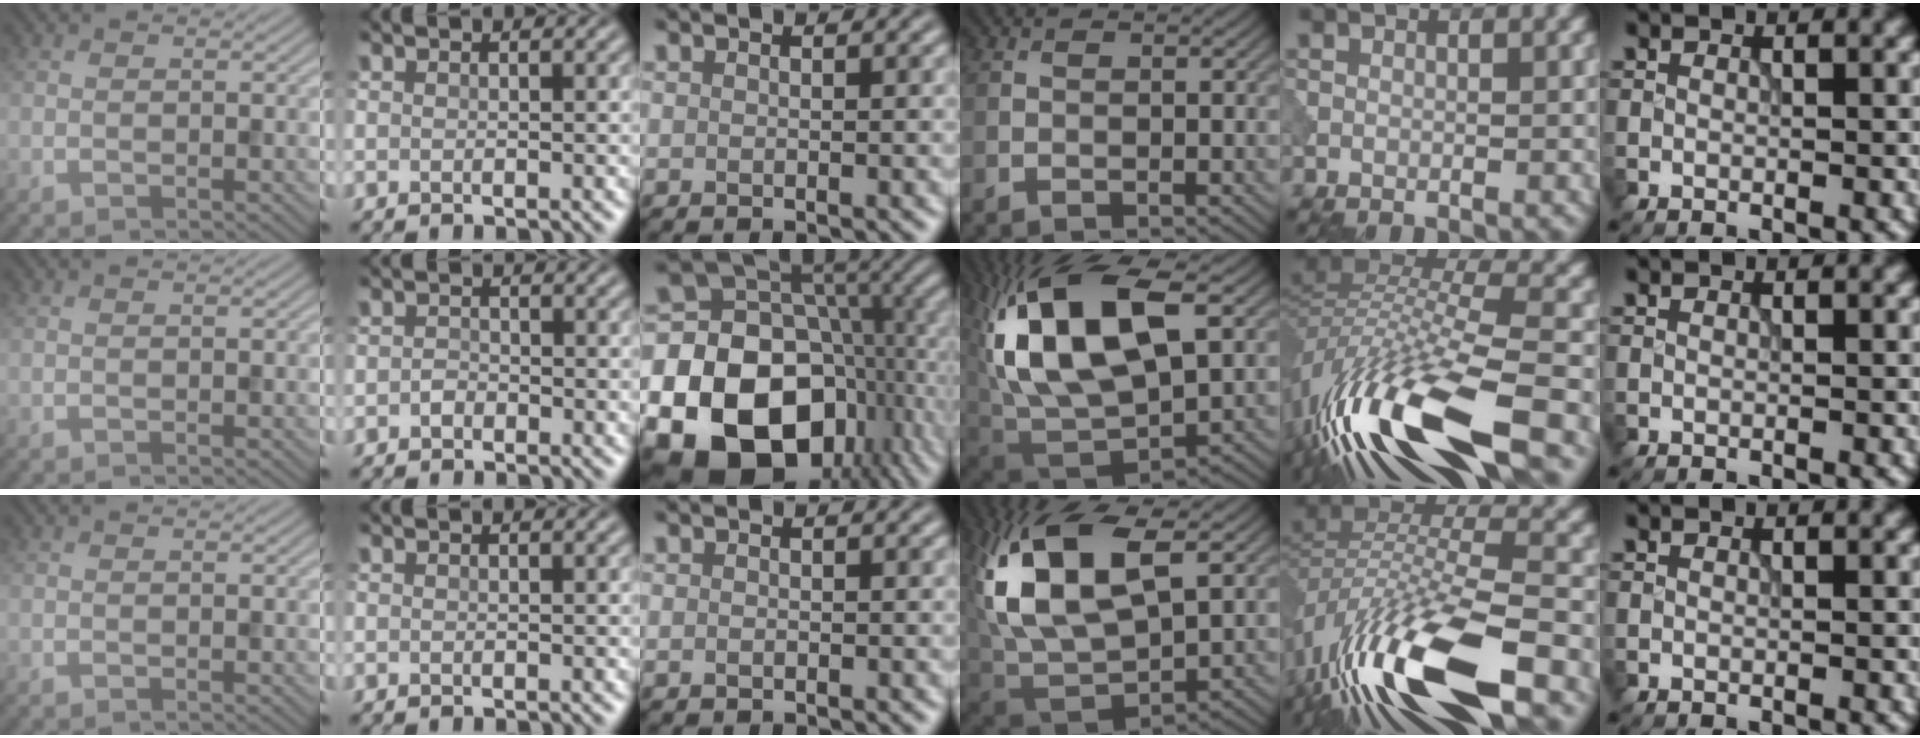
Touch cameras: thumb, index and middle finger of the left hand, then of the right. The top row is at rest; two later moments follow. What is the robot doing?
{"motion": "extract", "object": "peg toy"}